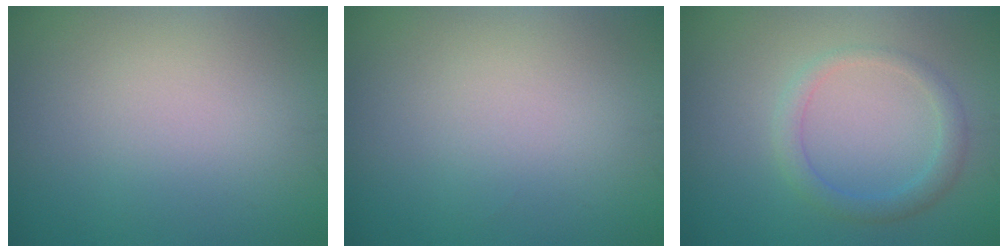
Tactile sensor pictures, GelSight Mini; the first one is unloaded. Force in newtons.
{"total": 0.0}
{"total": 2.3, "press": 2.3, "slide": 0.2}